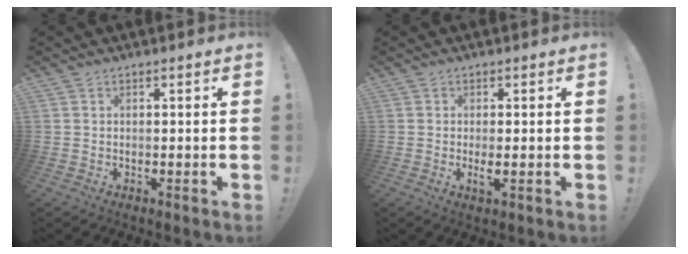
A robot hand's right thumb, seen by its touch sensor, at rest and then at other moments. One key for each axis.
{"total": 2.4, "fx": -0.1, "fy": 0.3, "fz": 2.3, "tx": -0.035, "ty": -0.004, "tz": -0.002}